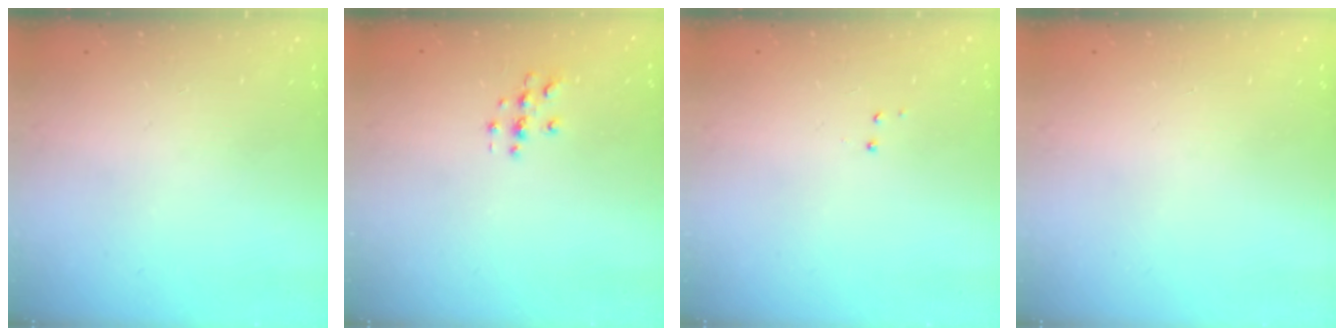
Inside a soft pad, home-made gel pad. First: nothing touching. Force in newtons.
{"total": 2.7, "press": 2.7, "slide": 0.3}
{"total": 2.9, "press": 2.8, "slide": 0.6}
{"total": 0.0}